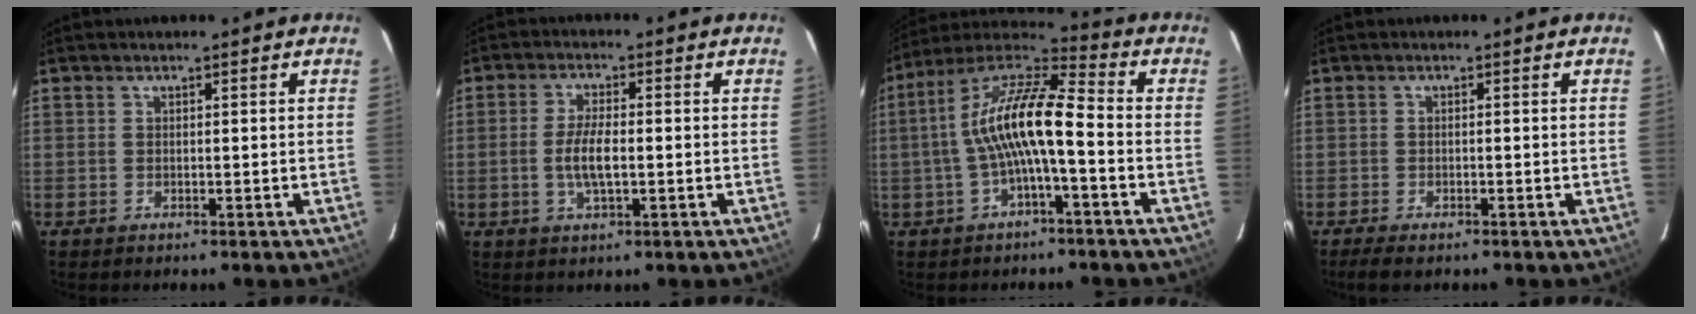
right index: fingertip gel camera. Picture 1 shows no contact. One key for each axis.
{"total": 5.3, "fx": -0.8, "fy": 1.6, "fz": 5.0, "tx": -0.100, "ty": -0.001, "tz": -0.015}
{"total": 12.9, "fx": -2.0, "fy": 2.6, "fz": 12.5, "tx": -0.244, "ty": 0.019, "tz": -0.041}
{"total": 3.3, "fx": -2.6, "fy": 0.8, "fz": 1.9, "tx": -0.046, "ty": -0.012, "tz": -0.043}